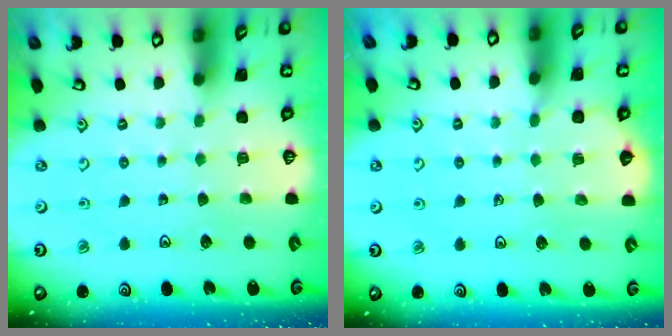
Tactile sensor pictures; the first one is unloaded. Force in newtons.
{"total": 2.3, "press": 2.2, "slide": 0.4}